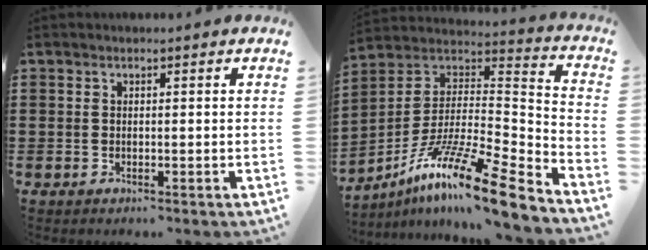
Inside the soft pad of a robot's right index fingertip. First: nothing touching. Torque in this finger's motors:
{"motor_torque": [1.09, 1.04, 0.68, 0.21]}